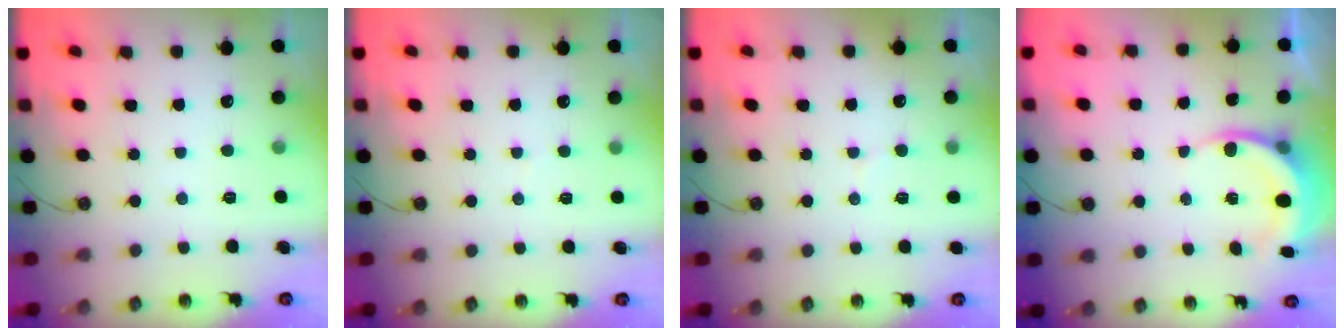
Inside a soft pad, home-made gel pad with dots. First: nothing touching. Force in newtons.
{"total": 2.9, "press": 2.9, "slide": 0.2}
{"total": 4.5, "press": 4.4, "slide": 1.0}
{"total": 5.6, "press": 5.2, "slide": 1.8}